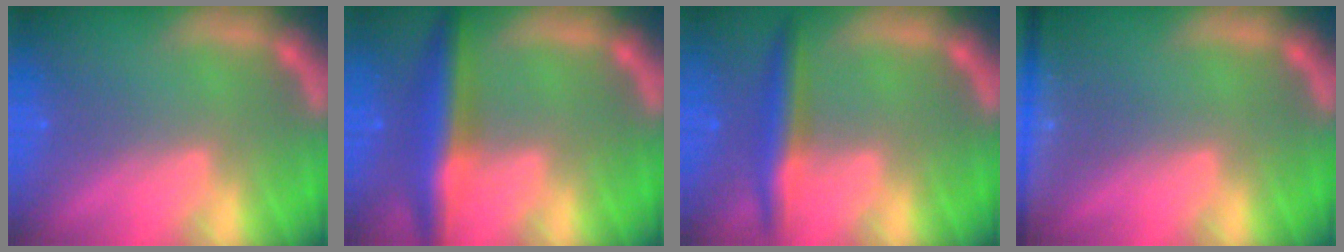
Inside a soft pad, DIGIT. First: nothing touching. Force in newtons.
{"total": 5.9}
{"total": 4.0}
{"total": 6.0}